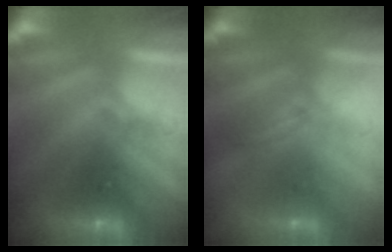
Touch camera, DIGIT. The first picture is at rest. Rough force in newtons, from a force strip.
{"total": 1.3}